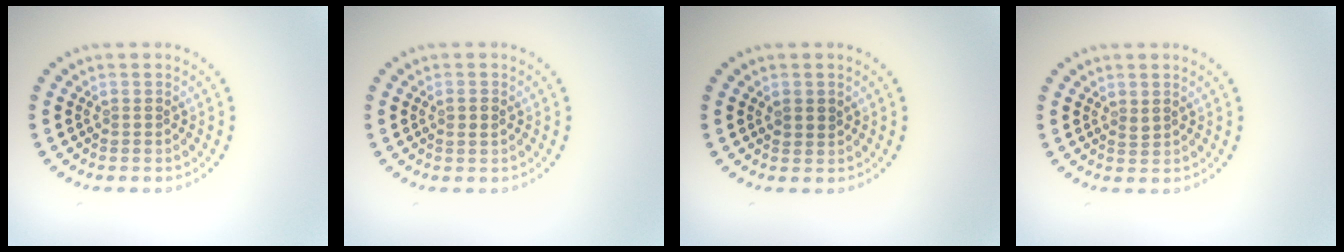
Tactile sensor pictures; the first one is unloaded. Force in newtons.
{"total": 1.1, "press": 1.0, "slide": 0.3}
{"total": 1.2, "press": 1.1, "slide": 0.4}
{"total": 0.6, "press": 0.6, "slide": 0.2}